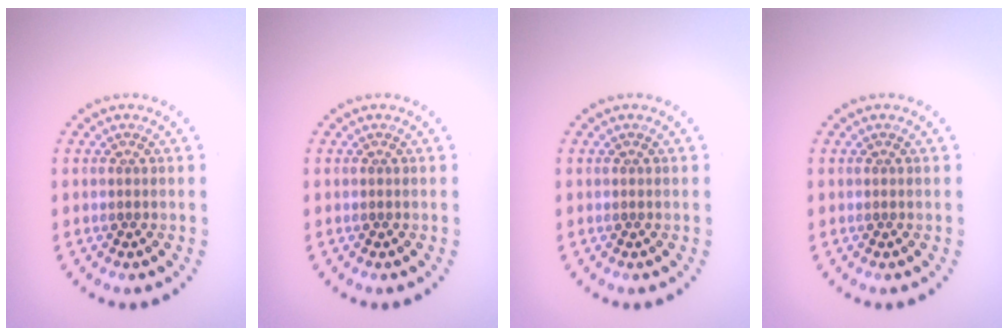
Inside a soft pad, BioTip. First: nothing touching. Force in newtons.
{"total": 0.0}
{"total": 0.0}
{"total": 0.0}